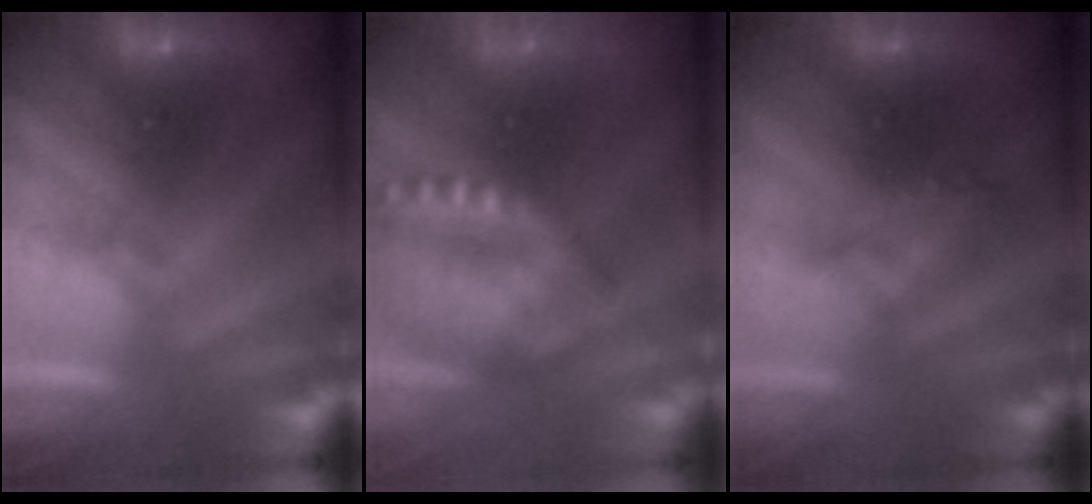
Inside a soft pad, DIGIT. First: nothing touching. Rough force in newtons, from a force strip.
{"total": 11.8}
{"total": 4.6}